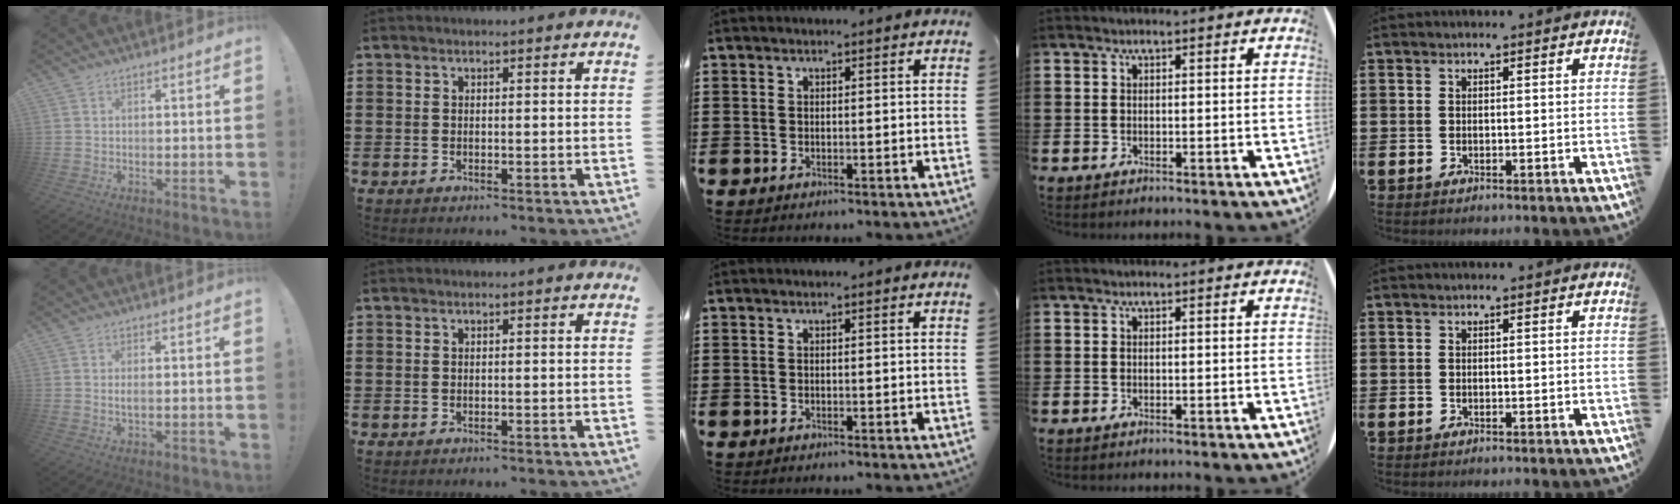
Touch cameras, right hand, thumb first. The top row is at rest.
{"thumb": {"total": 1.6, "force": [0.0, 0.3, 1.6], "torque": [-0.027, 0.000, -0.001]}}